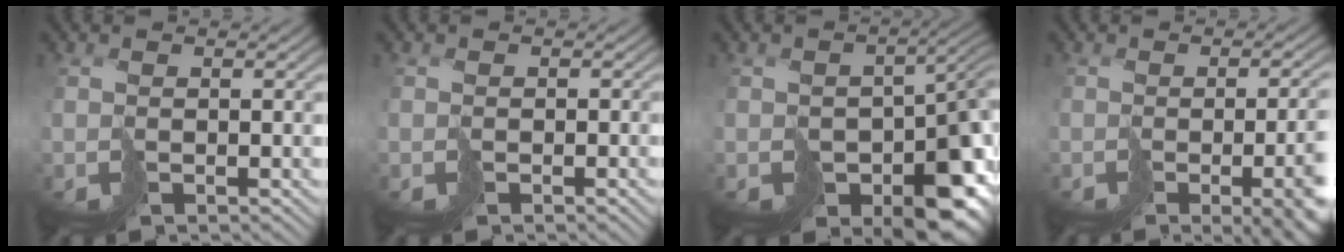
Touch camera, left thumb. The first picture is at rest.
{"total": 0.9, "force": [-0.5, 0.8, -0.1], "torque": [0.003, -0.001, -0.009]}
{"total": 12.2, "force": [-5.0, 7.5, 8.1], "torque": [-0.090, -0.042, -0.061]}
{"total": 13.1, "force": [-4.1, 5.6, 11.1], "torque": [-0.102, -0.022, -0.027]}